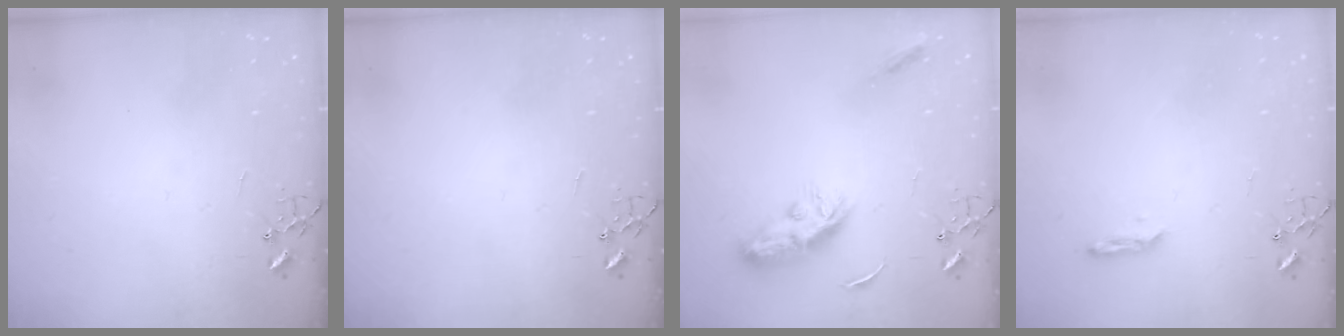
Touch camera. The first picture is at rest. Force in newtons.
{"total": 0.0}
{"total": 10.4, "press": 10.4, "slide": 0.1}
{"total": 4.1, "press": 4.0, "slide": 0.6}